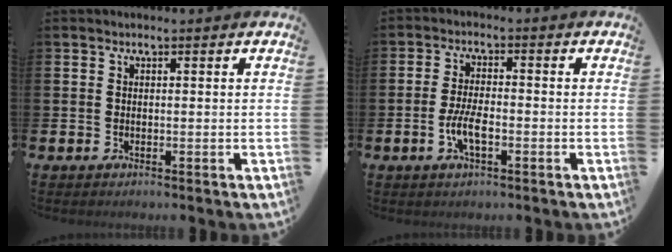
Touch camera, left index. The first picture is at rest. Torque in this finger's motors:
{"motor_torque": [0.88, 0.33, 0.14, 0.18]}